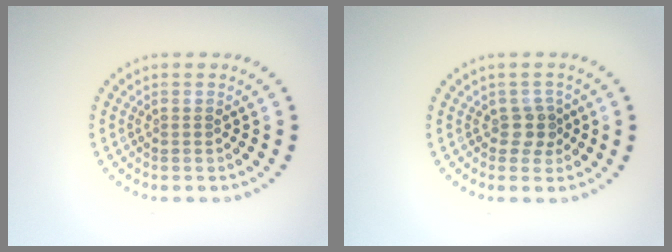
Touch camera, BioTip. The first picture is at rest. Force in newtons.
{"total": 1.9, "press": 1.5, "slide": 1.1}